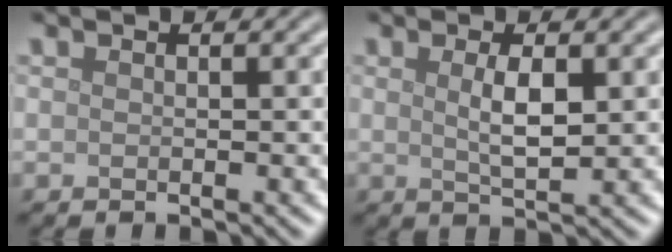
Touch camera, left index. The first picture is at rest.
{"total": 2.7, "force": [0.6, 0.7, 2.5], "torque": [-0.049, -0.001, 0.013]}